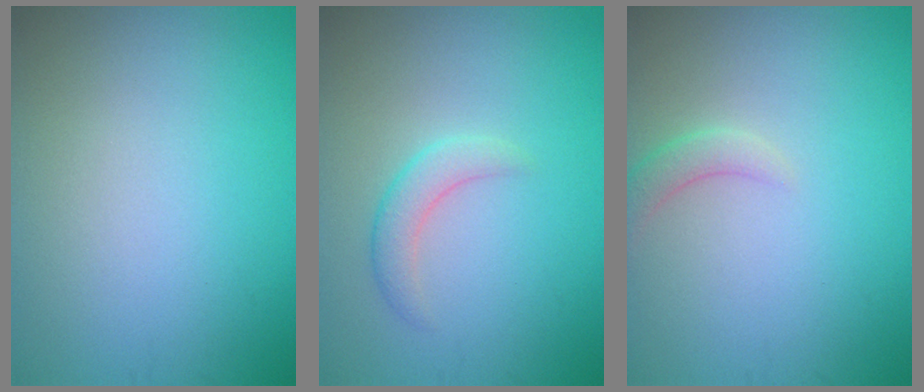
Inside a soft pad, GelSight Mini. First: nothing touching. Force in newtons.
{"total": 1.9, "press": 1.9, "slide": 0.1}
{"total": 1.6, "press": 1.5, "slide": 0.2}